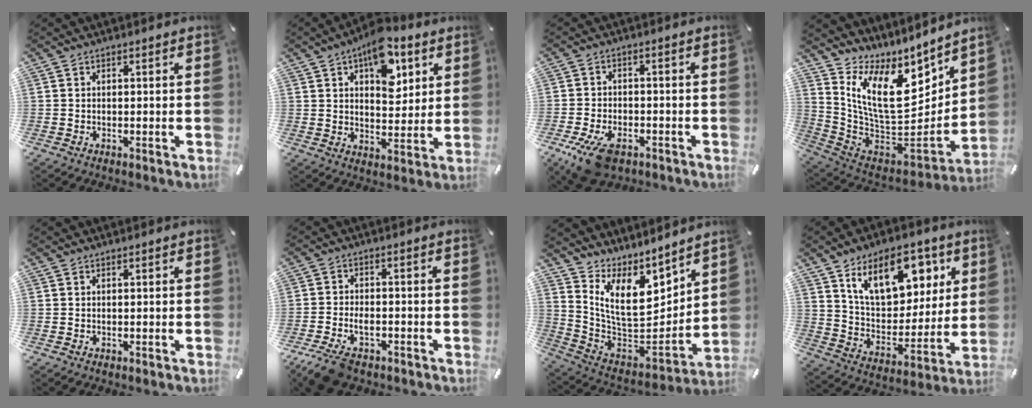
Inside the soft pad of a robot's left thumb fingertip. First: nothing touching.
{"total": 12.3, "force": [6.4, 7.1, 7.7], "torque": [-0.095, -0.029, 0.109]}
{"total": 9.1, "force": [-4.9, 5.0, 5.9], "torque": [-0.131, 0.012, -0.088]}
{"total": 16.6, "force": [7.2, 10.1, 11.1], "torque": [-0.217, -0.074, 0.134]}
{"total": 0.0}
{"total": 6.5, "force": [-3.4, 3.8, 4.0], "torque": [-0.081, 0.013, -0.059]}
{"total": 14.4, "force": [7.5, 8.9, 8.6], "torque": [-0.171, -0.078, 0.142]}
{"total": 17.3, "force": [9.7, 10.3, 9.9], "torque": [-0.155, -0.041, 0.173]}